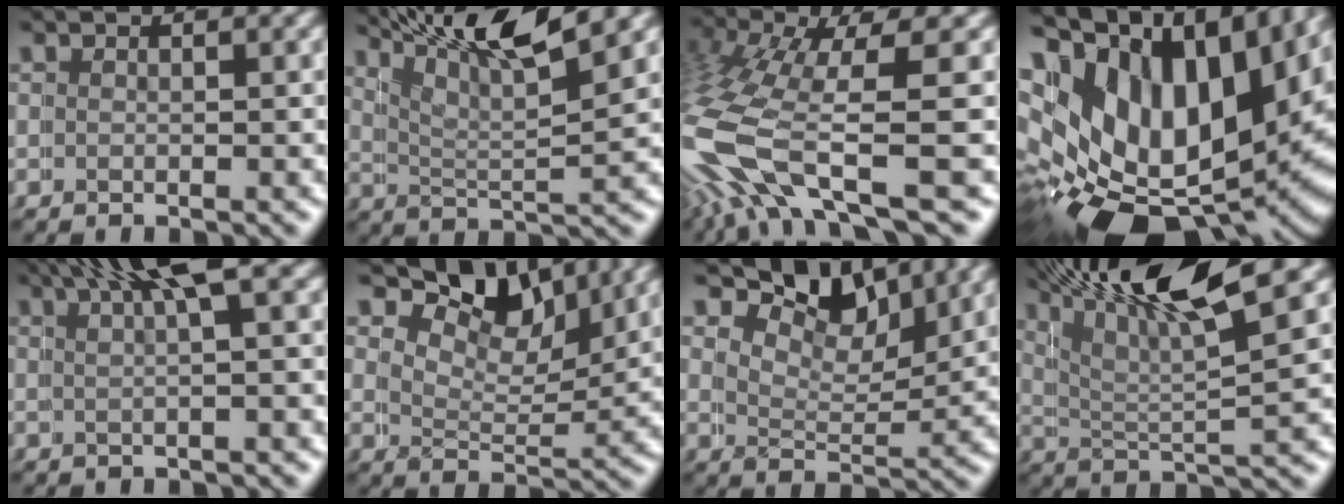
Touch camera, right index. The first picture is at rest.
{"total": 9.1, "force": [7.3, 1.5, 5.2], "torque": [-0.088, 0.014, 0.112]}
{"total": 8.0, "force": [-1.5, 4.8, 6.2], "torque": [-0.186, -0.042, -0.006]}
{"total": 20.7, "force": [0.7, 14.3, 15.0], "torque": [-0.266, -0.027, 0.028]}
{"total": 5.8, "force": [3.4, 0.9, 4.5], "torque": [-0.059, 0.017, 0.055]}
{"total": 6.8, "force": [6.1, 2.2, 2.1], "torque": [-0.047, 0.004, 0.098]}
{"total": 6.2, "force": [5.7, 1.6, 1.6], "torque": [-0.036, 0.002, 0.093]}
{"total": 11.2, "force": [7.9, 3.2, 7.4], "torque": [-0.131, 0.025, 0.119]}